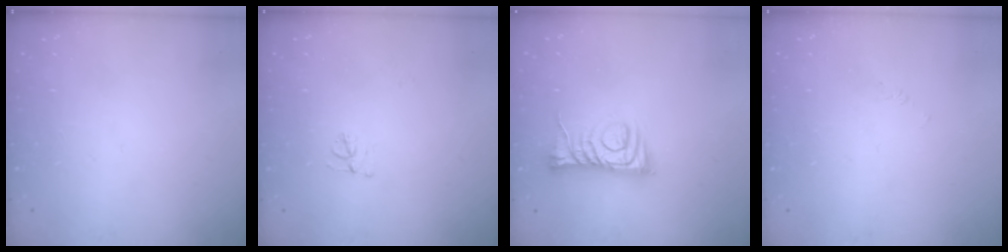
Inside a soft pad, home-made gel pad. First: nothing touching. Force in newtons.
{"total": 4.7, "press": 4.6, "slide": 0.4}
{"total": 9.2, "press": 9.2, "slide": 0.6}
{"total": 1.7, "press": 1.7, "slide": 0.3}